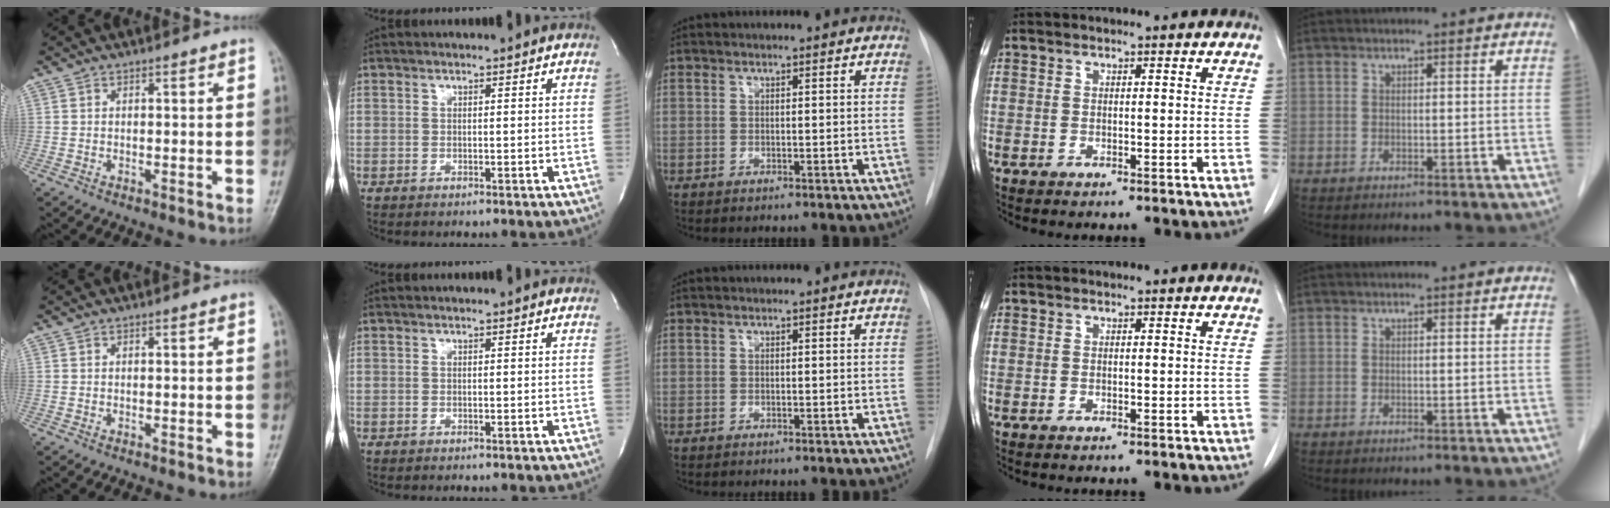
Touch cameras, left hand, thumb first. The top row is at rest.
{}